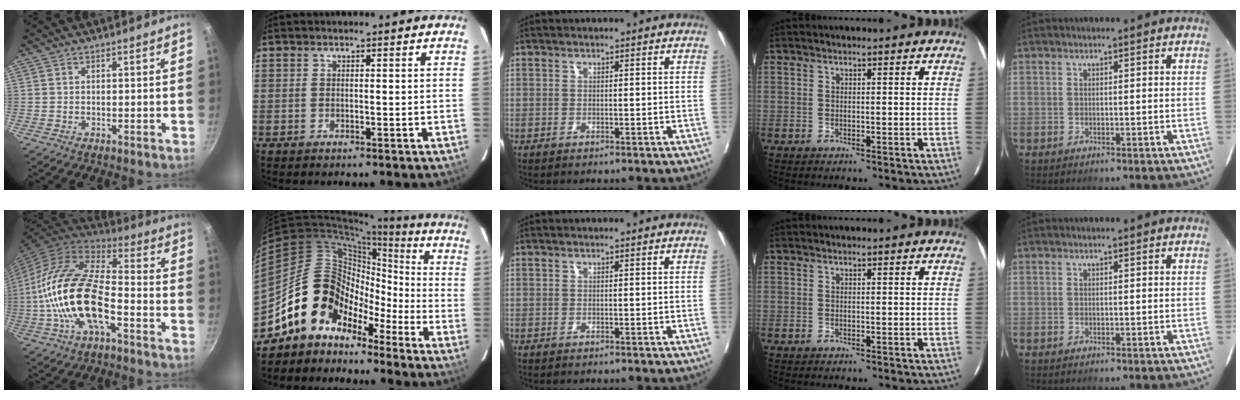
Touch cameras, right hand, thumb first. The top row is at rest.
{"thumb": {"total": 21.1, "force": [-5.4, 10.1, 17.7], "torque": [-0.332, 0.035, -0.115]}, "index": {"total": 12.9, "force": [-8.4, 9.2, 3.5], "torque": [-0.068, 0.044, -0.159]}}